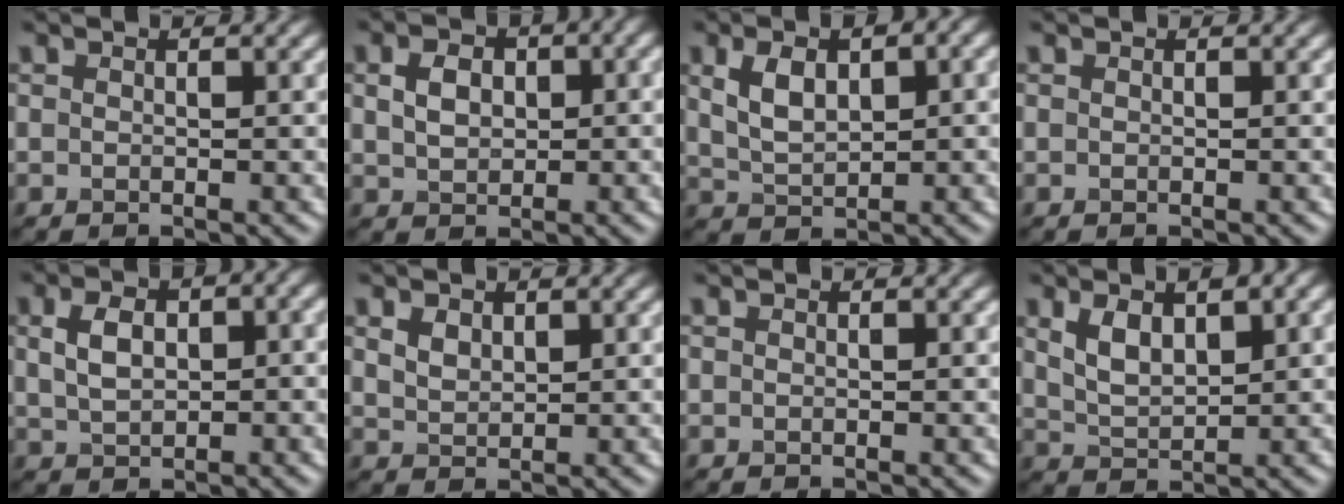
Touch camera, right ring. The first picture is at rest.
{"total": 3.7, "force": [0.6, 2.6, 2.7], "torque": [-0.051, 0.004, 0.012]}
{"total": 5.3, "force": [1.6, 2.7, 4.2], "torque": [-0.082, 0.004, 0.033]}
{"total": 0.0}
{"total": 5.5, "force": [1.0, 3.4, 4.3], "torque": [-0.078, 0.013, 0.024]}
{"total": 1.8, "force": [1.0, 1.2, 0.9], "torque": [-0.020, 0.000, 0.022]}
{"total": 0.0}
{"total": 4.4, "force": [1.8, 2.1, 3.5], "torque": [-0.072, 0.001, 0.037]}